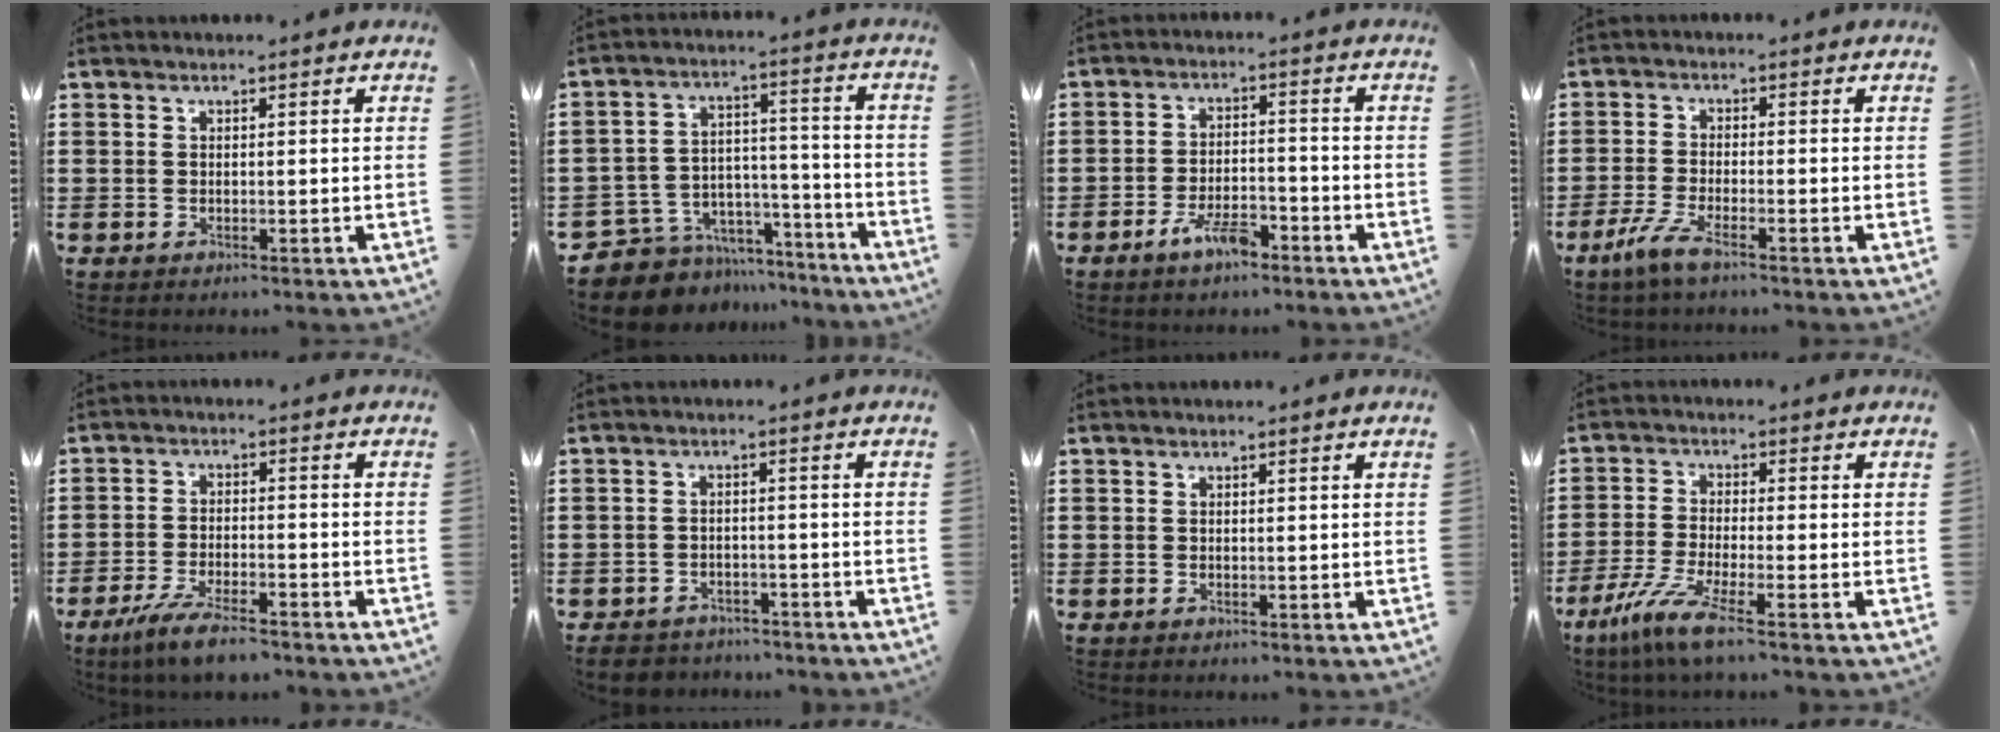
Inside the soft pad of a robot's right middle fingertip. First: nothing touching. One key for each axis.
{"total": 7.8, "fx": -7.0, "fy": 3.5, "fz": 0.6, "tx": -0.021, "ty": 0.016, "tz": -0.135}
{"total": 5.2, "fx": -3.7, "fy": 1.6, "fz": 3.3, "tx": -0.073, "ty": 0.005, "tz": -0.073}
{"total": 4.3, "fx": -2.8, "fy": 0.5, "fz": 3.3, "tx": -0.080, "ty": -0.013, "tz": -0.056}
{"total": 5.7, "fx": -4.7, "fy": 0.8, "fz": 3.1, "tx": -0.069, "ty": -0.006, "tz": -0.092}
{"total": 3.2, "fx": -3.1, "fy": 0.8, "fz": 0.2, "tx": -0.016, "ty": 0.000, "tz": -0.070}
{"total": 0.0}
{"total": 6.6, "fx": -4.2, "fy": 0.2, "fz": 5.0, "tx": -0.123, "ty": -0.023, "tz": -0.086}